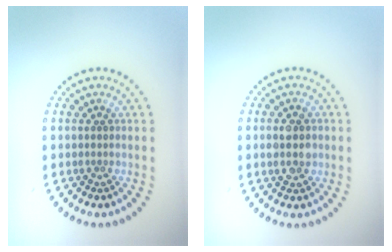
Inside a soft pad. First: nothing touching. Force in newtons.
{"total": 2.8, "press": 2.8, "slide": 0.2}